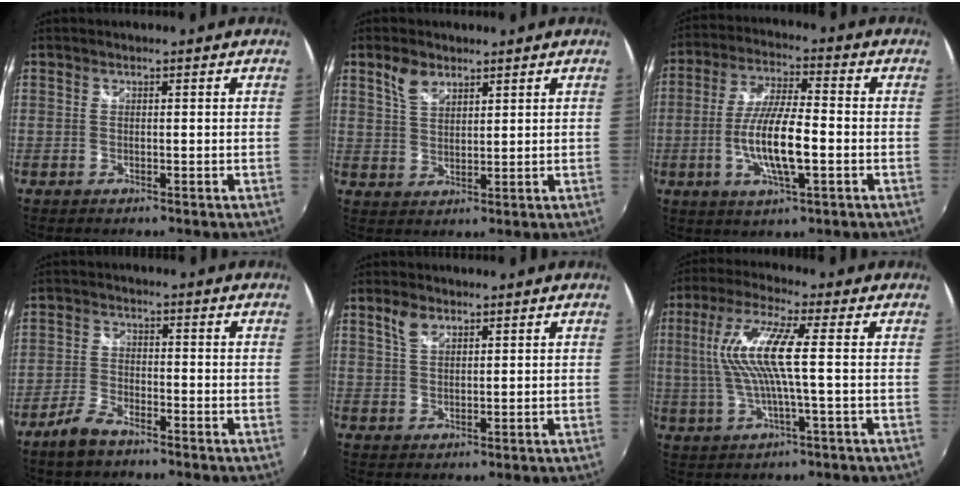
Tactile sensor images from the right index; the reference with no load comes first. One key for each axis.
{"total": 4.7, "fx": 3.1, "fy": 2.5, "fz": 2.5, "tx": -0.045, "ty": 0.007, "tz": 0.059}
{"total": 11.7, "fx": -2.9, "fy": 2.6, "fz": 11.0, "tx": -0.219, "ty": -0.004, "tz": -0.054}
{"total": 5.3, "fx": -4.0, "fy": 2.0, "fz": 2.8, "tx": -0.074, "ty": 0.000, "tz": -0.081}
{"total": 3.5, "fx": 2.1, "fy": 1.9, "fz": 2.1, "tx": -0.038, "ty": 0.006, "tz": 0.042}
{"total": 11.1, "fx": 0.5, "fy": 0.6, "fz": 11.0, "tx": -0.216, "ty": 0.002, "tz": 0.013}